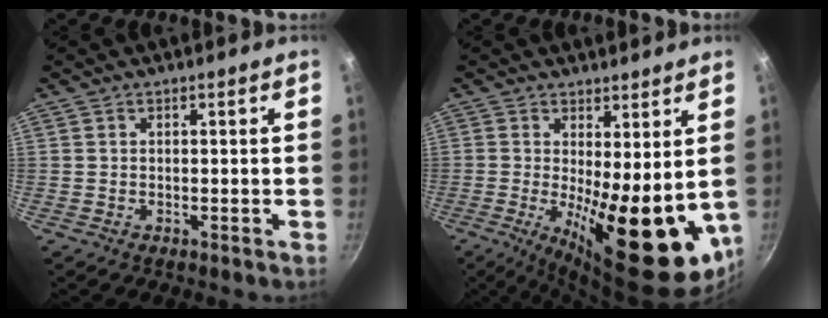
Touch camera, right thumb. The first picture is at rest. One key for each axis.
{"total": 18.1, "fx": -0.4, "fy": 6.6, "fz": 16.8, "tx": -0.213, "ty": -0.032, "tz": 0.009}